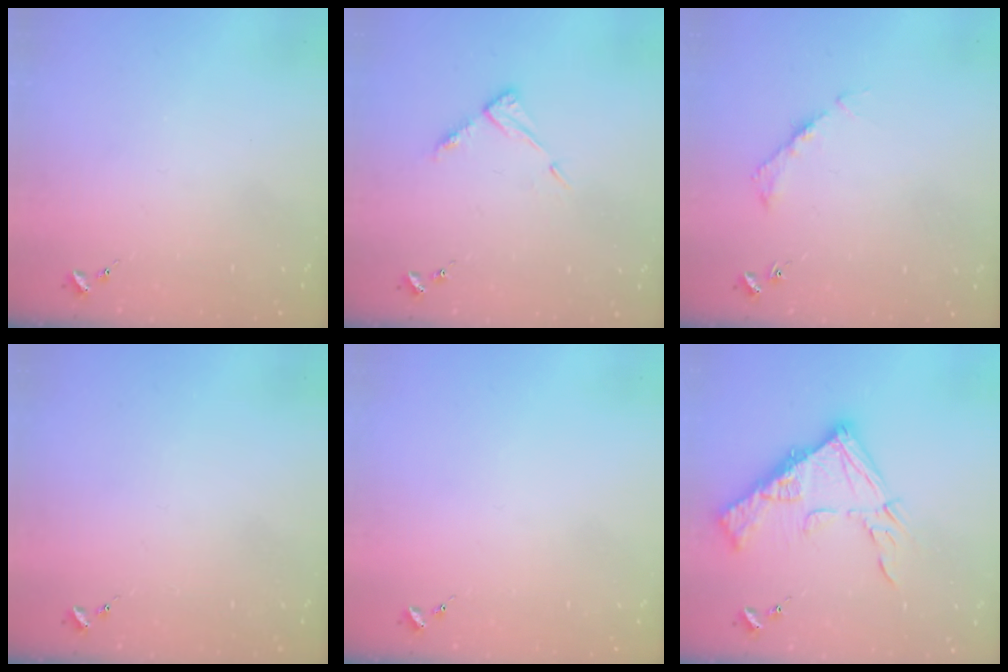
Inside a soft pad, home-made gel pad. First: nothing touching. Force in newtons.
{"total": 7.4, "press": 7.4, "slide": 0.6}
{"total": 4.2, "press": 4.1, "slide": 0.6}
{"total": 0.0}
{"total": 0.0}
{"total": 16.7, "press": 16.6, "slide": 1.8}